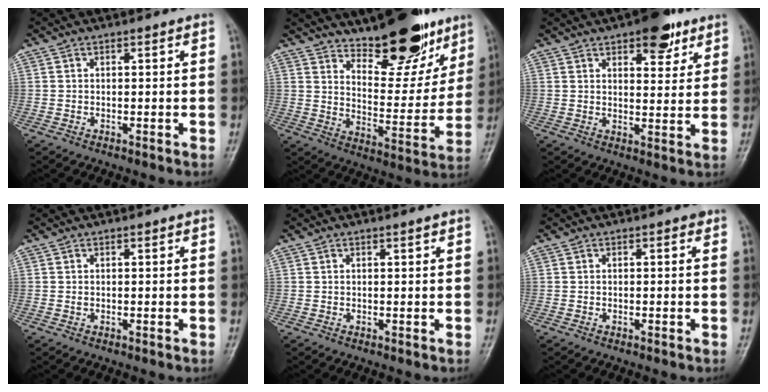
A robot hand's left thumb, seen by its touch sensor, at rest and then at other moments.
{"total": 15.4, "force": [11.4, 5.4, 8.9], "torque": [-0.086, -0.080, 0.183]}
{"total": 8.8, "force": [5.5, 3.9, 5.6], "torque": [-0.044, -0.026, 0.074]}
{"total": 0.0}
{"total": 0.5, "force": [0.5, -0.1, 0.2], "torque": [-0.002, -0.004, 0.008]}
{"total": 0.0}